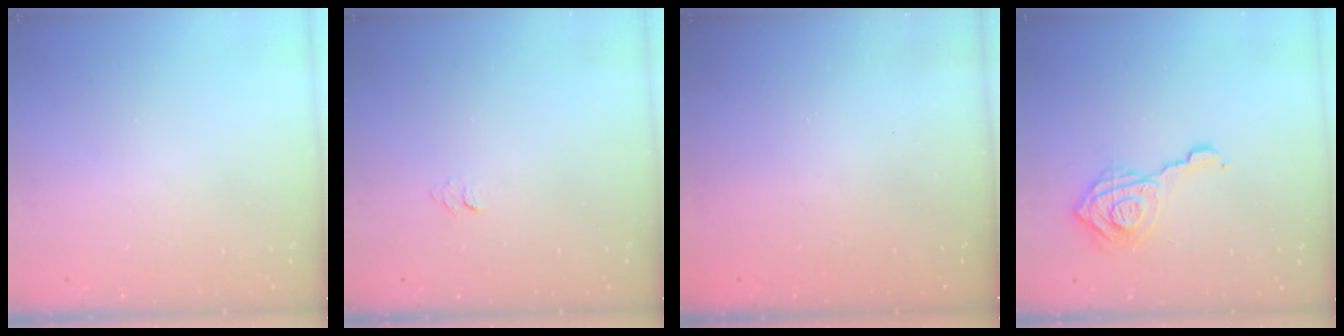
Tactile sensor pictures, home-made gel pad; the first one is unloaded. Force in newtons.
{"total": 3.5, "press": 3.5, "slide": 0.3}
{"total": 2.5, "press": 2.4, "slide": 0.8}
{"total": 13.8, "press": 13.8, "slide": 1.3}